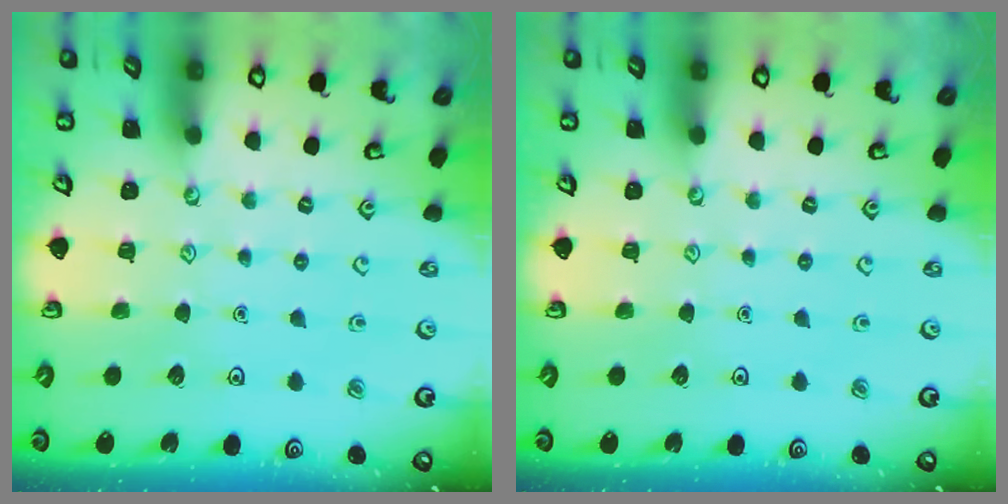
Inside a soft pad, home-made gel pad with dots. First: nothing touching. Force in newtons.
{"total": 0.0}